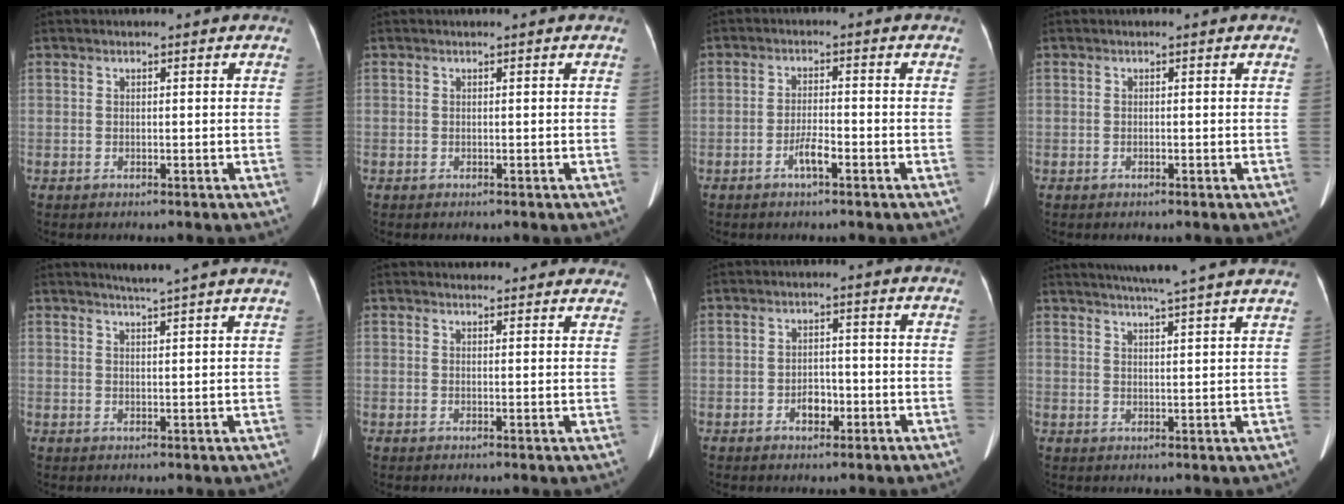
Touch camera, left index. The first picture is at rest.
{"total": 0.0}
{"total": 3.0, "force": [-1.8, 0.4, 2.4], "torque": [-0.048, -0.001, -0.033]}
{"total": 0.0}
{"total": 5.8, "force": [5.1, -1.3, 2.4], "torque": [-0.038, 0.006, 0.061]}
{"total": 10.6, "force": [10.1, 2.9, 1.8], "torque": [0.007, 0.009, 0.093]}
{"total": 2.9, "force": [-1.4, 1.8, 1.8], "torque": [-0.029, 0.005, -0.019]}
{"total": 15.2, "force": [13.3, -0.9, 7.2], "torque": [-0.118, 0.002, 0.165]}